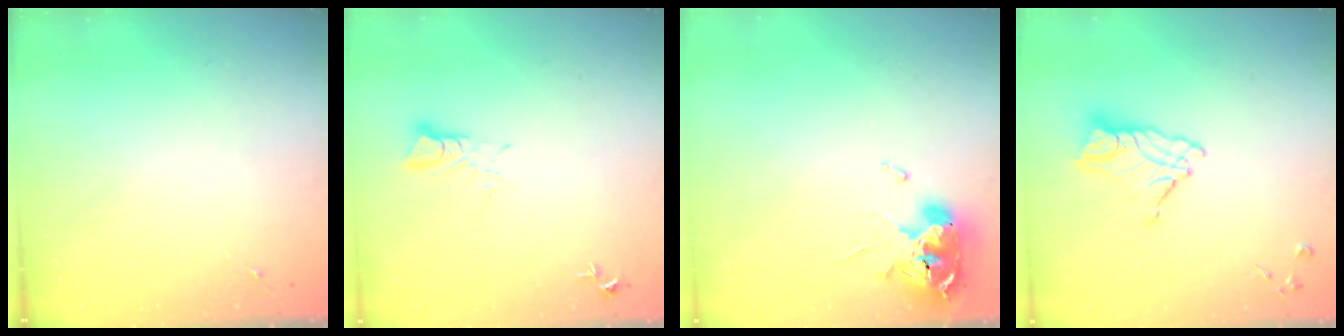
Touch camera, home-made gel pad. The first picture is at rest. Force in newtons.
{"total": 4.0, "press": 4.0, "slide": 0.3}
{"total": 14.0, "press": 13.9, "slide": 1.7}
{"total": 12.7, "press": 12.6, "slide": 1.1}